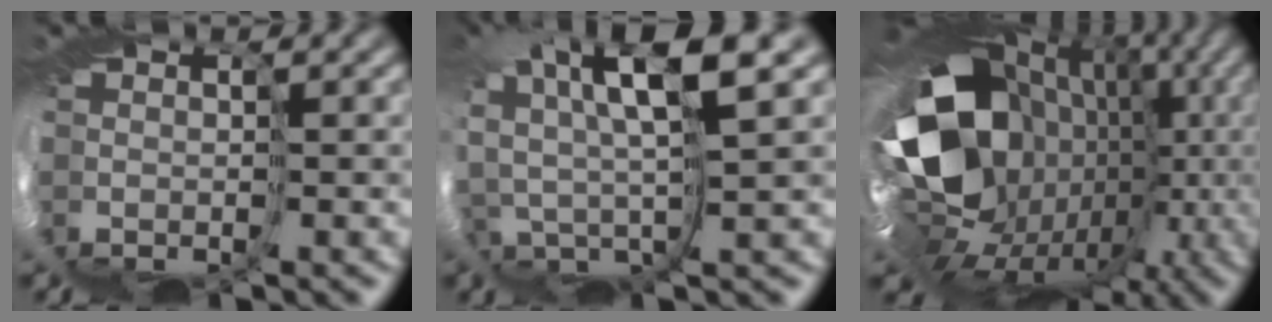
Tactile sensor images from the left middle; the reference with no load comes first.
{"total": 6.5, "force": [5.0, -0.6, 4.0], "torque": [-0.075, 0.024, 0.074]}
{"total": 15.6, "force": [0.3, 12.6, 9.2], "torque": [-0.147, -0.009, -0.006]}